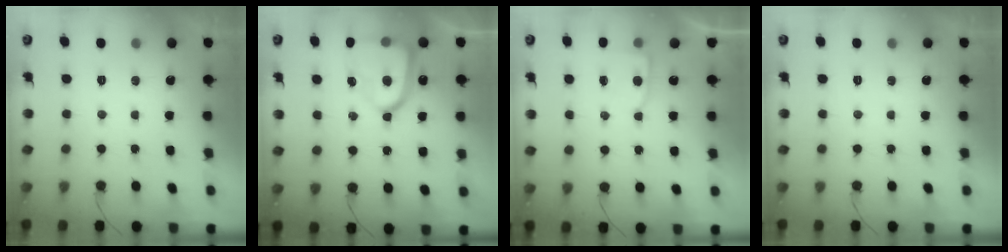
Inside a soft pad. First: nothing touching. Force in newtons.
{"total": 16.3, "press": 16.2, "slide": 1.7}
{"total": 3.6, "press": 3.6, "slide": 0.3}
{"total": 0.0}